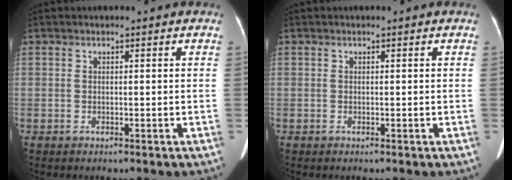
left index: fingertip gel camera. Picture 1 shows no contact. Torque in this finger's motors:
{"motor_torque": [-0.06, -0.01, 0.00, 0.00]}